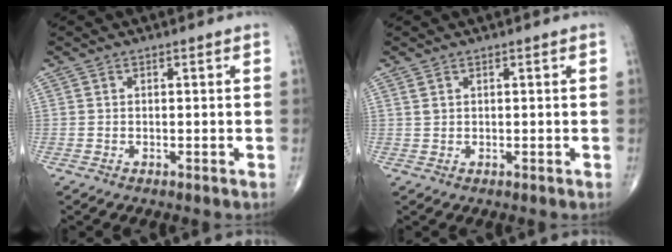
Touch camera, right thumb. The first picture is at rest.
{"total": 1.1, "force": [0.7, 0.6, 0.6], "torque": [-0.010, 0.003, 0.016]}